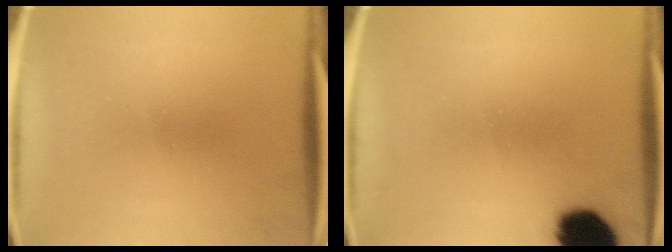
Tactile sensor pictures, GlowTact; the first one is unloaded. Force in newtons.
{"total": 13.4}